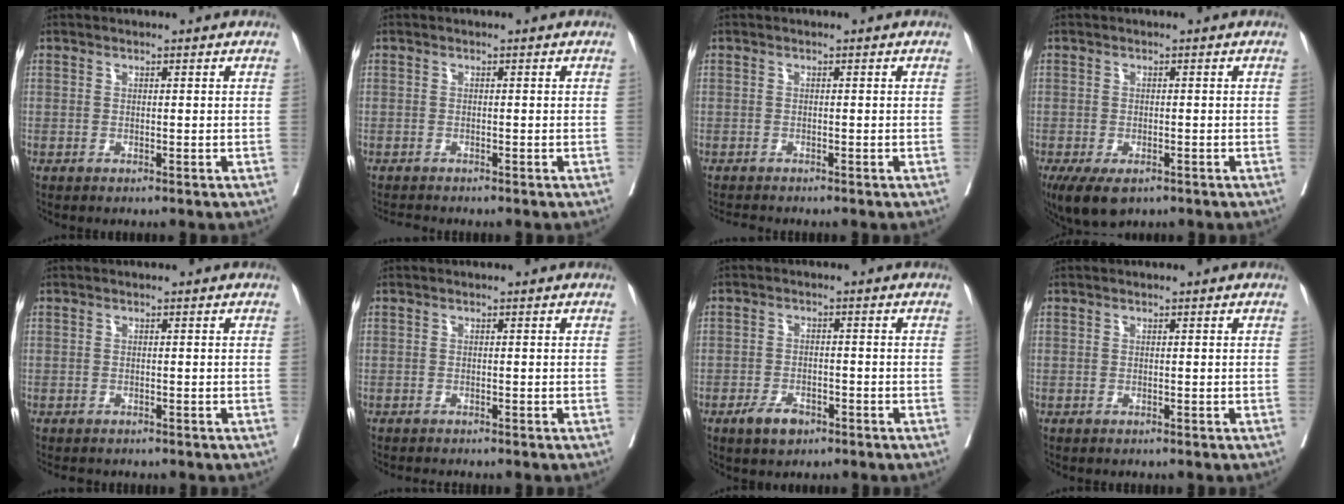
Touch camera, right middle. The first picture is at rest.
{"total": 1.7, "force": [-1.7, 0.1, 0.3], "torque": [-0.006, -0.007, -0.027]}
{"total": 1.9, "force": [-1.9, 0.2, 0.4], "torque": [-0.007, -0.007, -0.030]}
{"total": 6.3, "force": [-4.1, 2.8, 3.9], "torque": [-0.065, -0.011, -0.067]}
{"total": 3.2, "force": [-2.8, 1.2, 1.0], "torque": [-0.013, -0.005, -0.038]}
{"total": 2.3, "force": [-2.2, 0.2, 0.7], "torque": [-0.013, -0.004, -0.029]}
{"total": 3.7, "force": [-2.3, 1.8, 2.2], "torque": [-0.040, 0.001, -0.036]}
{"total": 0.0}